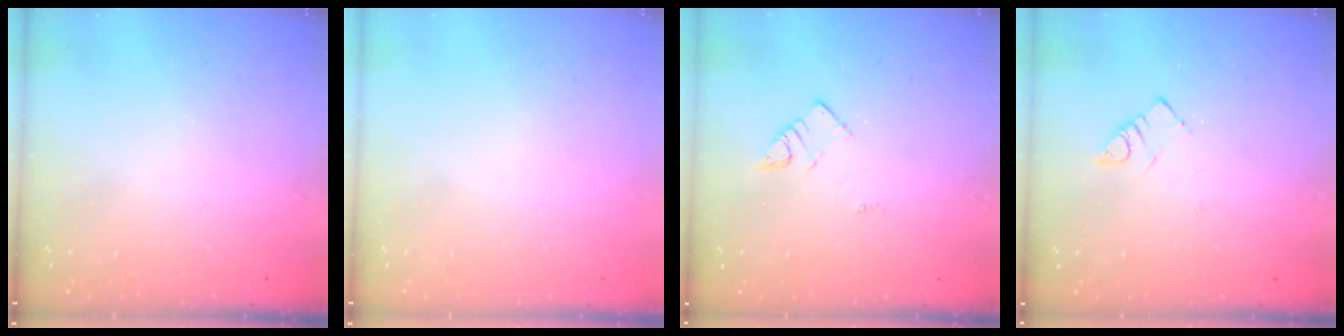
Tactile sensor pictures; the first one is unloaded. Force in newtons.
{"total": 1.6, "press": 1.6, "slide": 0.1}
{"total": 3.0, "press": 3.0, "slide": 0.4}
{"total": 3.4, "press": 3.3, "slide": 0.6}